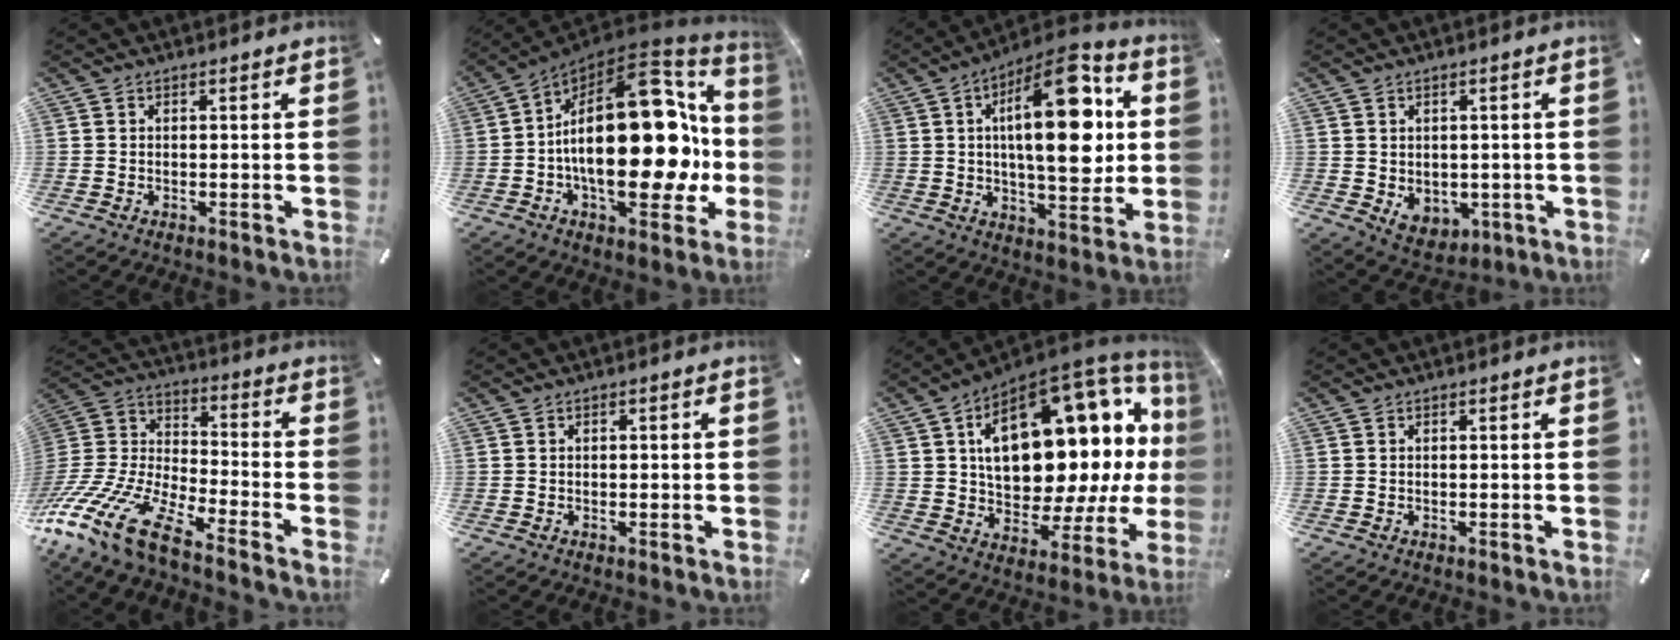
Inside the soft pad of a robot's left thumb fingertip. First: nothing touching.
{"total": 31.6, "force": [-0.8, 17.0, 26.6], "torque": [-0.417, -0.021, 0.005]}
{"total": 22.4, "force": [5.2, 9.3, 19.7], "torque": [-0.306, -0.023, 0.073]}
{"total": 4.7, "force": [0.6, 4.3, 1.9], "torque": [-0.021, -0.009, 0.011]}
{"total": 18.7, "force": [-13.4, 6.2, 11.6], "torque": [-0.258, 0.046, -0.247]}
{"total": 0.8, "force": [-0.1, 0.5, 0.6], "torque": [-0.011, 0.002, -0.003]}
{"total": 25.8, "force": [7.4, 14.1, 20.2], "torque": [-0.306, -0.069, 0.136]}
{"total": 0.0}